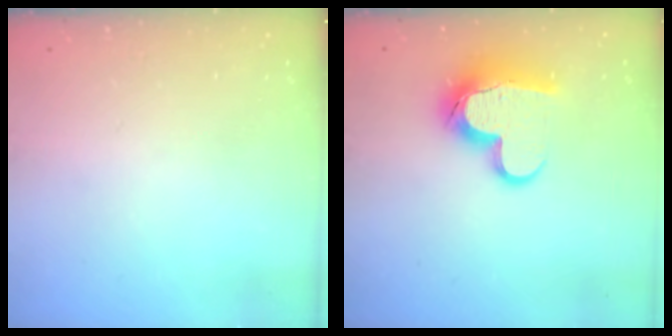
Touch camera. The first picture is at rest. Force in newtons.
{"total": 14.3, "press": 14.3, "slide": 1.1}